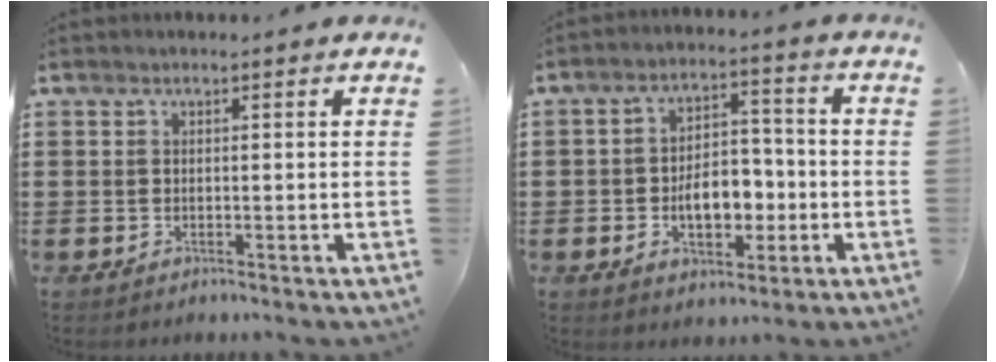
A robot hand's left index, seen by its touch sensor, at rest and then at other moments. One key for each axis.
{"total": 7.5, "fx": -1.8, "fy": 4.4, "fz": 5.8, "tx": -0.094, "ty": 0.004, "tz": -0.037}